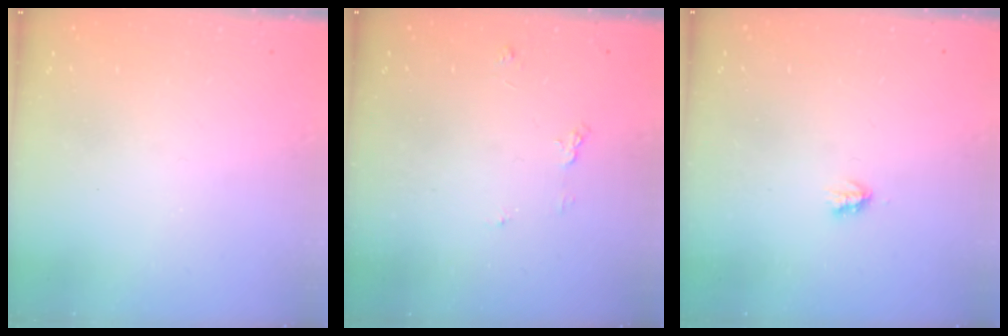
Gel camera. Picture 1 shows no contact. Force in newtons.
{"total": 4.3, "press": 4.3, "slide": 0.4}
{"total": 1.7, "press": 1.7, "slide": 0.3}